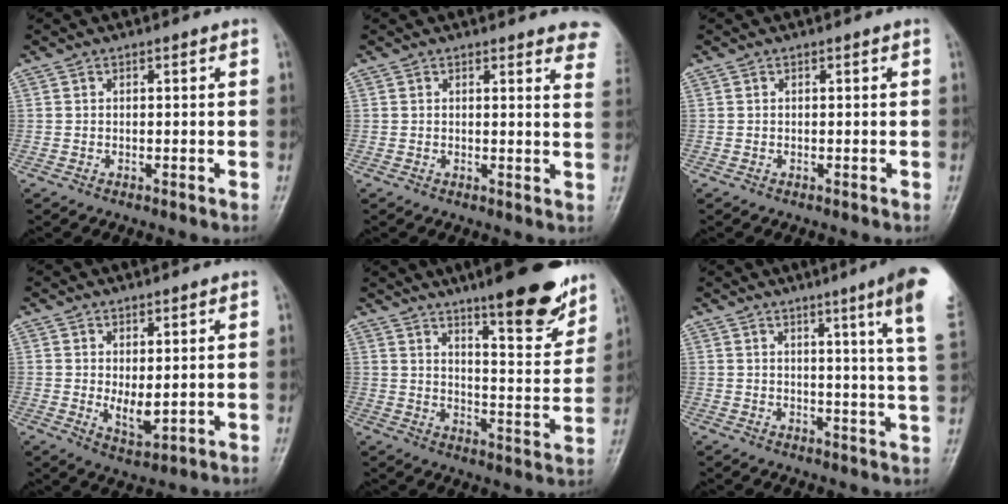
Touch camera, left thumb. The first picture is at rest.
{"total": 8.4, "force": [7.7, 1.9, 2.9], "torque": [0.004, -0.032, 0.057]}
{"total": 0.0}
{"total": 4.5, "force": [0.5, 2.0, 4.0], "torque": [-0.062, -0.017, 0.018]}
{"total": 16.4, "force": [11.5, 3.6, 11.1], "torque": [-0.120, -0.072, 0.171]}
{"total": 12.6, "force": [6.8, -0.6, 10.6], "torque": [-0.135, -0.036, 0.070]}